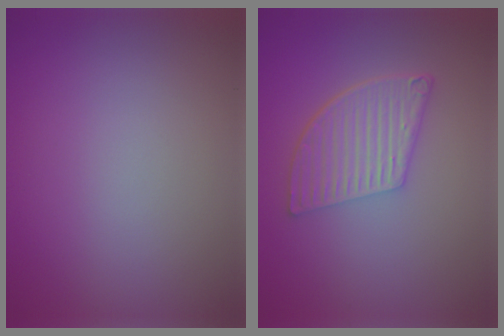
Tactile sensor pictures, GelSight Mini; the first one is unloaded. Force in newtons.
{"total": 5.7, "press": 4.0, "slide": 4.0}